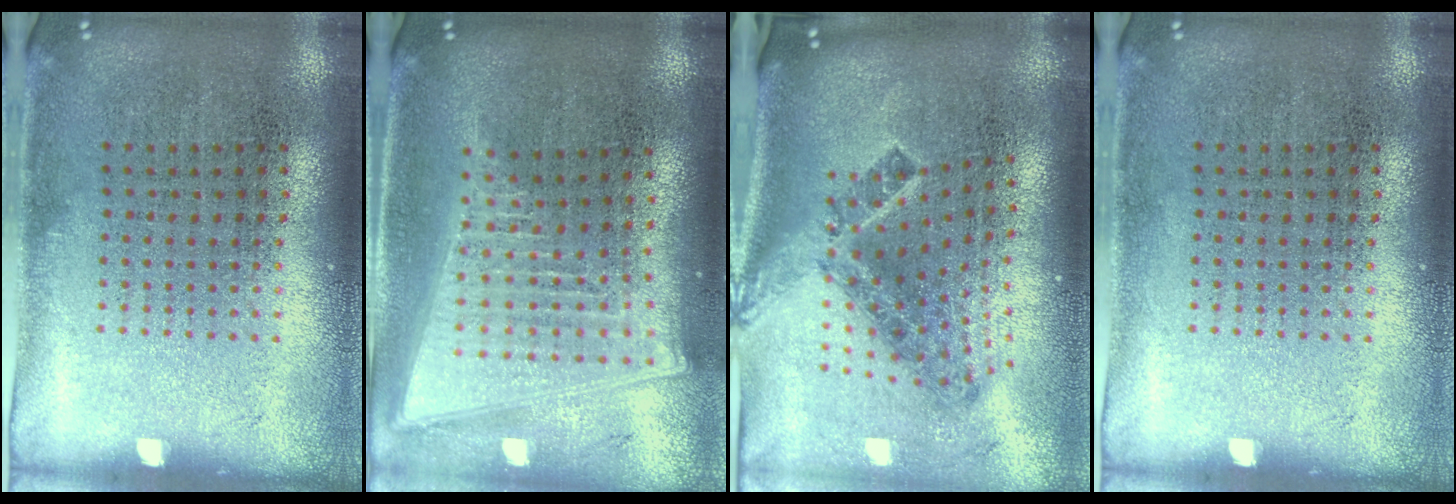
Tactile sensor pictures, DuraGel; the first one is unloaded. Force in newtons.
{"total": 2.1, "press": 1.7, "slide": 1.1}
{"total": 2.2, "press": 1.4, "slide": 1.7}
{"total": 0.0}